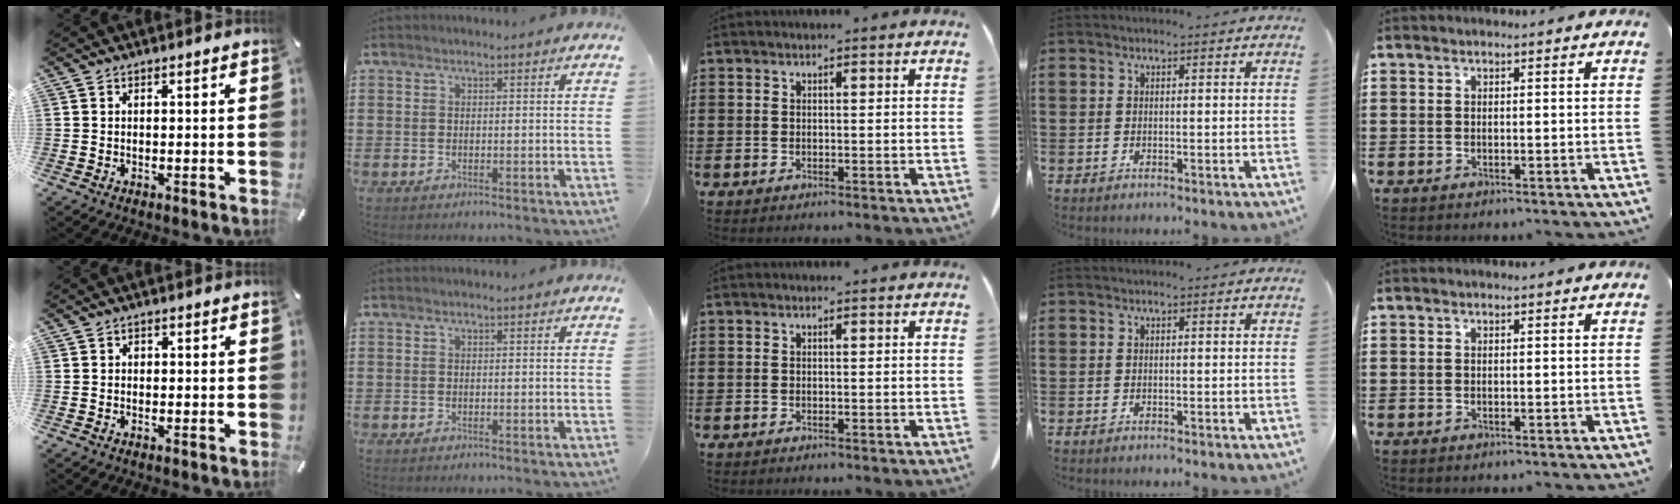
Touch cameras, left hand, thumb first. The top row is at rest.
{"thumb": {"total": 0.8, "force": [0.0, 0.7, 0.3], "torque": [-0.005, 0.005, -0.002]}}